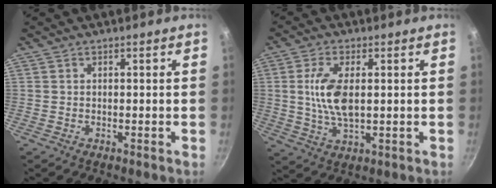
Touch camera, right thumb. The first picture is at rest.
{"total": 8.9, "force": [1.0, 4.1, 7.9], "torque": [-0.166, -0.007, 0.023]}